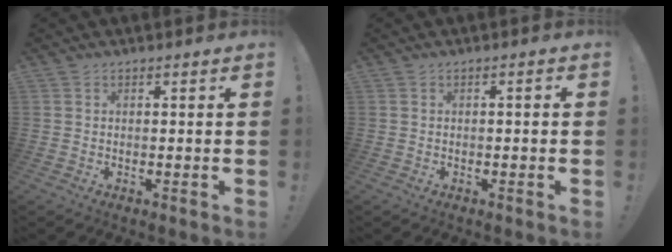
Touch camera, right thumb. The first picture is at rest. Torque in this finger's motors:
{"motor_torque": [-0.26, -0.10, -0.02, -0.01, 0.00]}